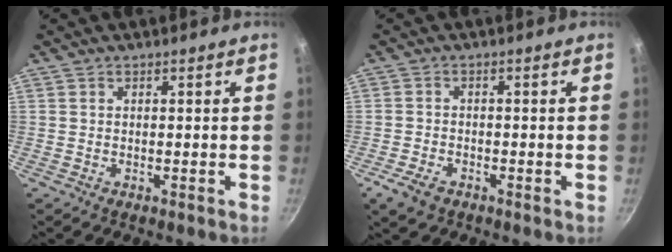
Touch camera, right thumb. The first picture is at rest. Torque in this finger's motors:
{"motor_torque": [0.48, 0.17, 0.20, -0.06, 0.01]}